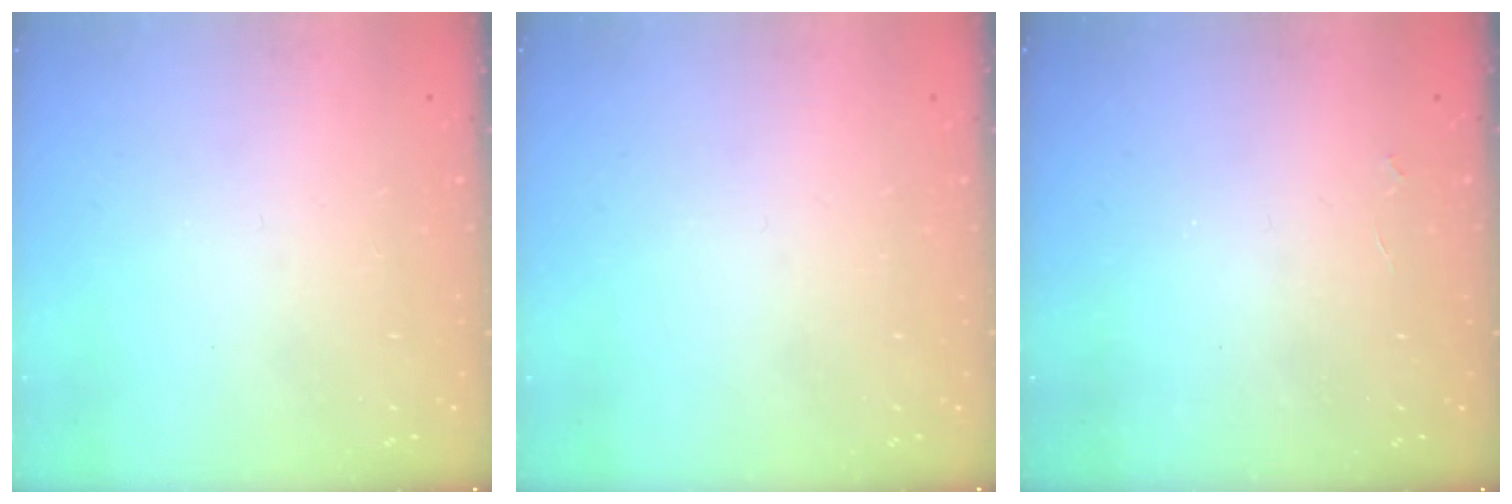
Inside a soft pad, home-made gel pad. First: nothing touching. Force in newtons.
{"total": 0.0}
{"total": 2.0, "press": 2.0, "slide": 0.4}